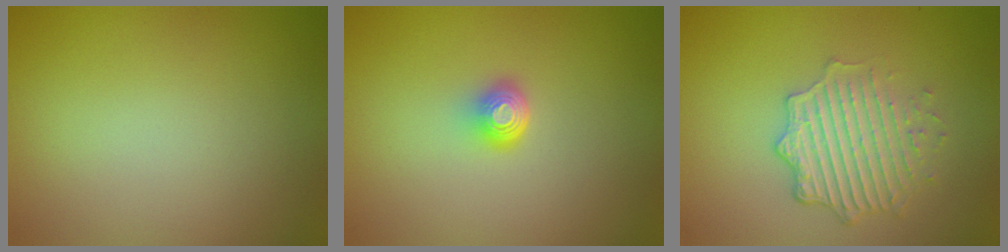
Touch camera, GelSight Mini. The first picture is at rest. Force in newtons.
{"total": 2.1, "press": 1.4, "slide": 1.6}
{"total": 4.9, "press": 3.6, "slide": 3.4}